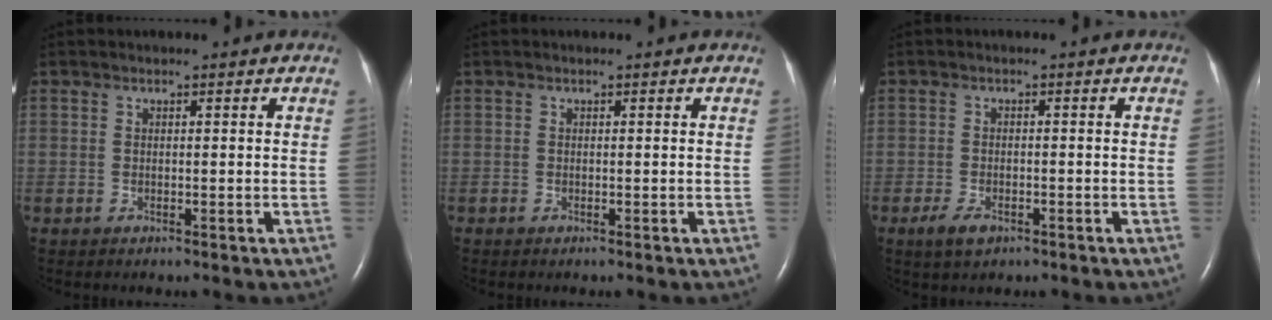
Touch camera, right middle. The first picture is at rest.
{"total": 0.0}
{"total": 3.1, "force": [-1.8, 1.5, 2.1], "torque": [-0.049, -0.004, -0.028]}